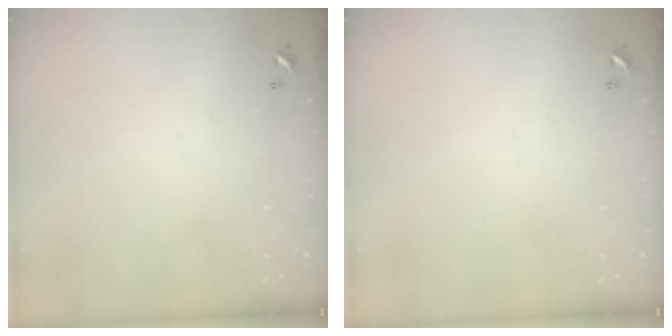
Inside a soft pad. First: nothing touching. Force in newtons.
{"total": 0.0}